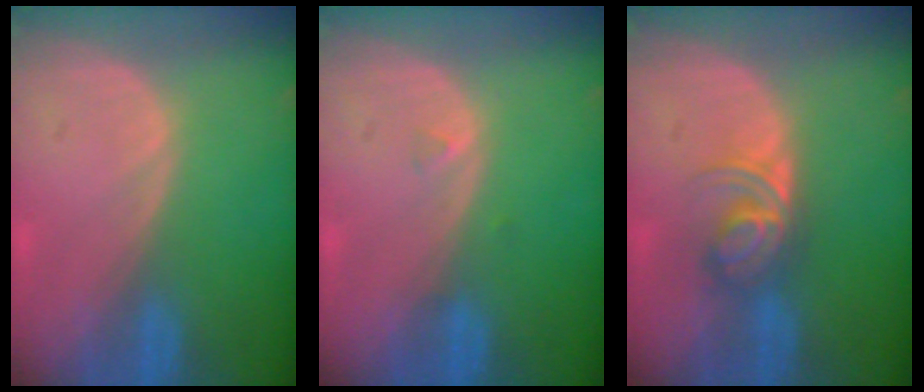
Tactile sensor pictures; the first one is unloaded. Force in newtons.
{"total": 0.7, "press": 0.7, "slide": 0.2}
{"total": 5.6, "press": 4.9, "slide": 2.8}